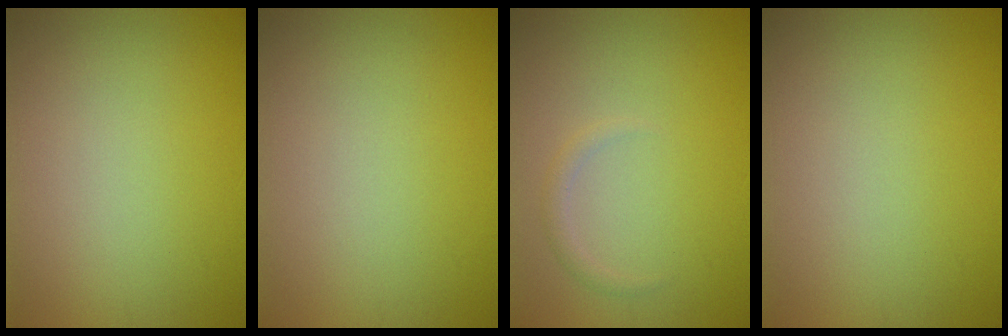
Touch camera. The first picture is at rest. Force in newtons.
{"total": 0.0}
{"total": 1.0, "press": 1.0, "slide": 0.1}
{"total": 0.0}